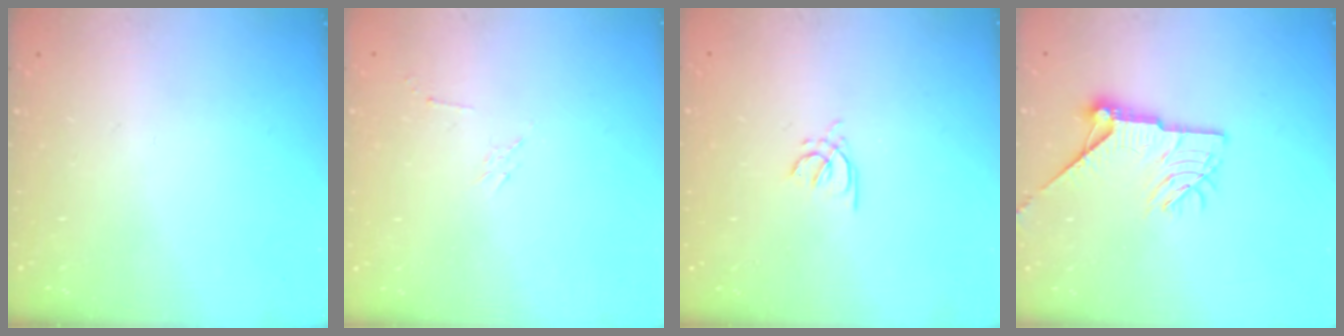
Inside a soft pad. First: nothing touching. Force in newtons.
{"total": 2.3, "press": 2.3, "slide": 0.4}
{"total": 2.8, "press": 2.7, "slide": 0.8}
{"total": 12.0, "press": 12.0, "slide": 1.1}